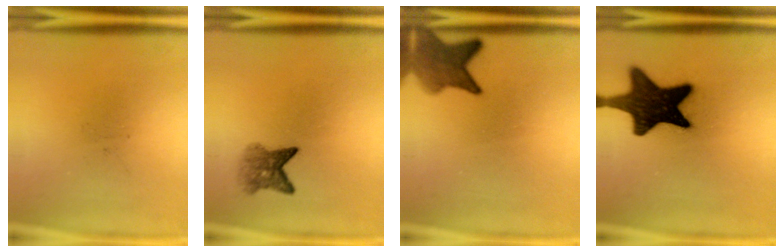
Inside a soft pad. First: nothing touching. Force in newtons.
{"total": 3.8}
{"total": 6.6}
{"total": 18.3}